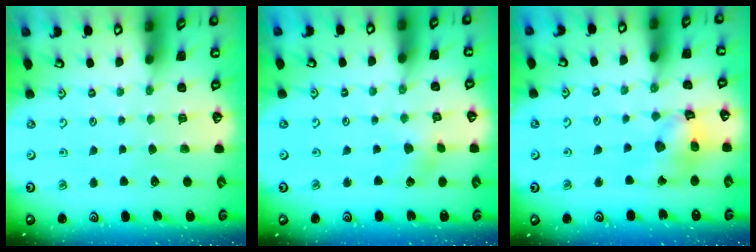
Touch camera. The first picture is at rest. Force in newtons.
{"total": 2.5, "press": 2.4, "slide": 0.7}
{"total": 13.4, "press": 13.3, "slide": 1.8}